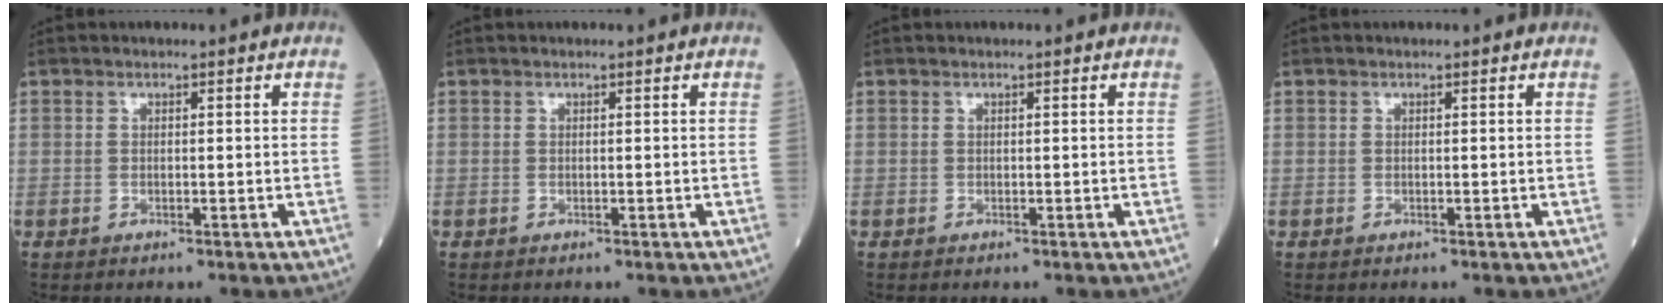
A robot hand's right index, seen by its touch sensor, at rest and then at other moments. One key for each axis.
{"total": 0.0}
{"total": 0.0}
{"total": 0.0}